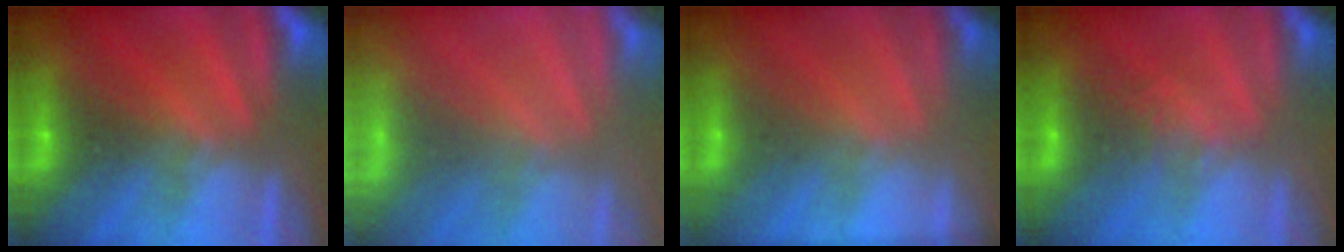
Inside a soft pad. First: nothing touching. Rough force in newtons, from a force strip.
{"total": 8.6}
{"total": 1.7}
{"total": 1.1}